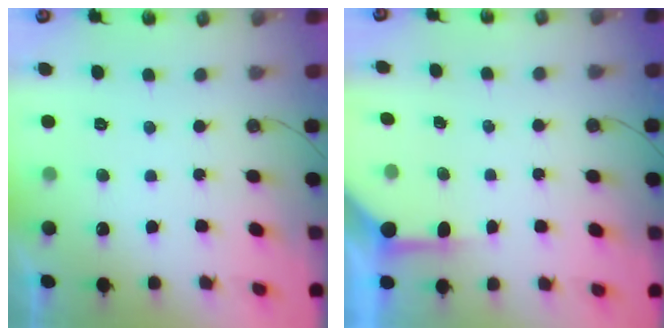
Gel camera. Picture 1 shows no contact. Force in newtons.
{"total": 3.9, "press": 3.9, "slide": 0.4}